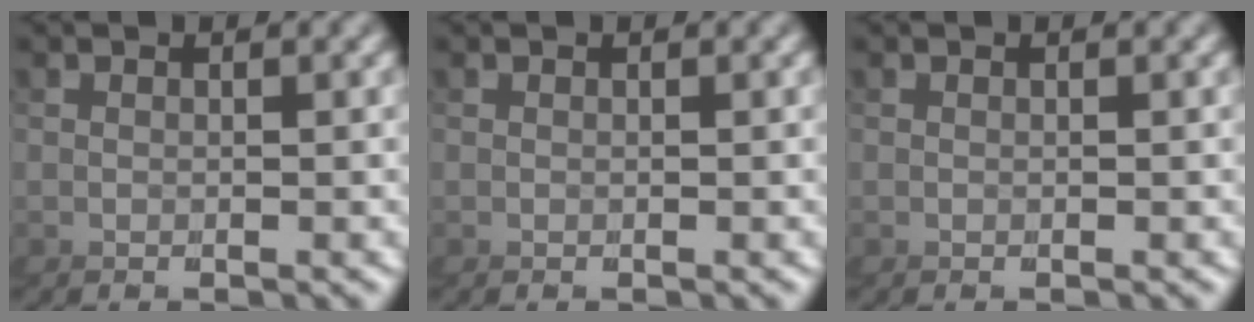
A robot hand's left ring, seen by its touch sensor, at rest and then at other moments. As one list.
[{"total": 0.0}, {"total": 0.0}]